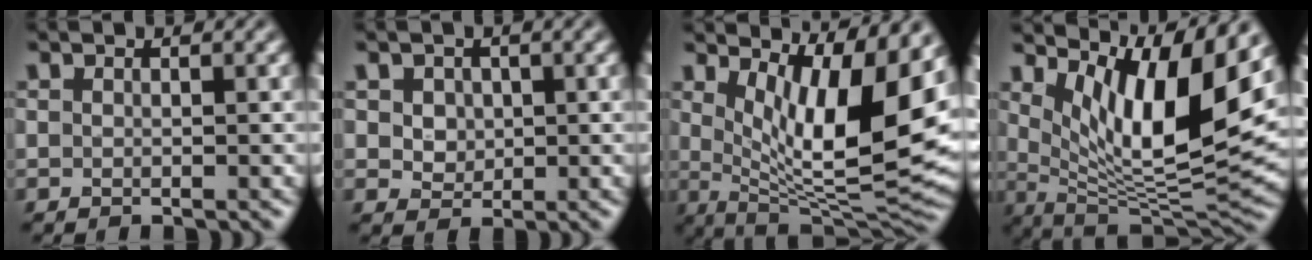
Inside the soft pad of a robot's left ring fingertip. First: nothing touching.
{"total": 3.1, "force": [1.1, 2.5, 1.5], "torque": [-0.035, 0.006, 0.023]}
{"total": 12.4, "force": [4.0, 3.9, 11.1], "torque": [-0.151, -0.020, 0.074]}
{"total": 10.8, "force": [4.8, 3.1, 9.2], "torque": [-0.151, -0.015, 0.093]}